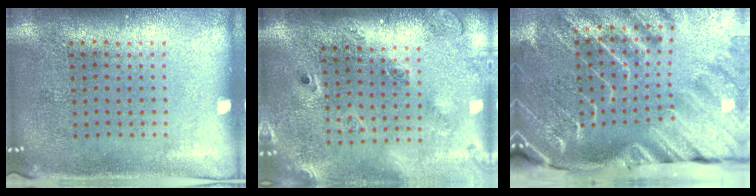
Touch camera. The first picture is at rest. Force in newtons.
{"total": 2.5, "press": 1.8, "slide": 1.7}
{"total": 4.4, "press": 3.3, "slide": 2.9}